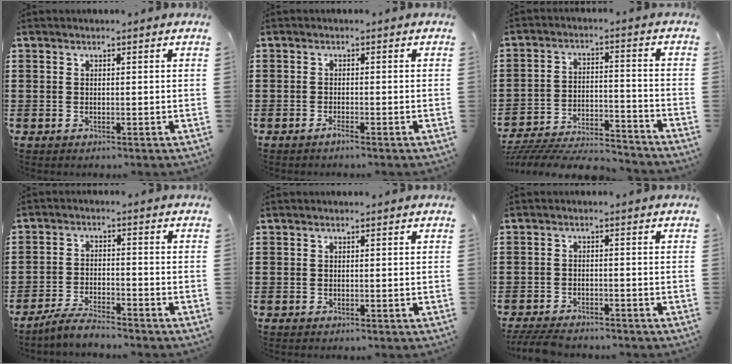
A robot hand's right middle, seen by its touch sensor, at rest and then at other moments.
{"total": 0.9, "force": [-0.8, 0.0, 0.4], "torque": [-0.011, -0.006, -0.013]}
{"total": 6.5, "force": [-6.3, 0.8, 1.6], "torque": [-0.034, 0.006, -0.126]}
{"total": 4.1, "force": [-3.9, 0.4, 1.3], "torque": [-0.030, 0.003, -0.078]}
{"total": 0.0}
{"total": 3.5, "force": [-3.2, 0.6, 1.0], "torque": [-0.032, -0.003, -0.070]}